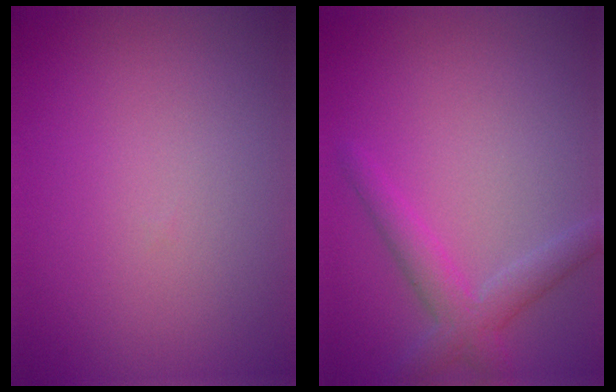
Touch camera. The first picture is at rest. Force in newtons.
{"total": 3.1, "press": 3.1, "slide": 0.3}